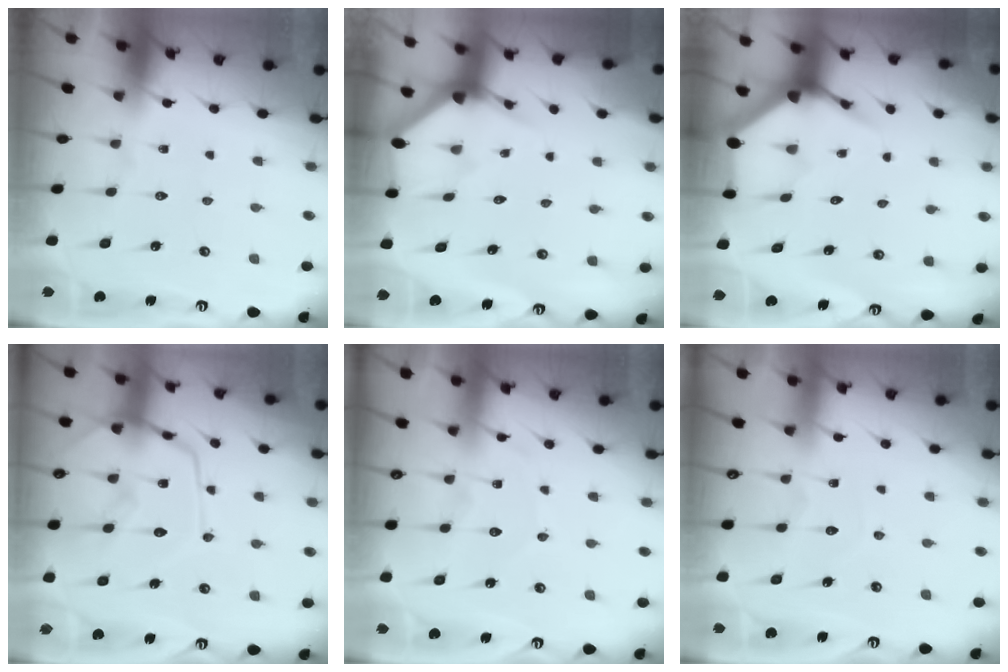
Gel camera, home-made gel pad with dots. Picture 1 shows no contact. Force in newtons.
{"total": 2.5, "press": 2.5, "slide": 0.2}
{"total": 4.0, "press": 3.9, "slide": 0.5}
{"total": 15.1, "press": 15.1, "slide": 1.3}
{"total": 5.3, "press": 5.2, "slide": 0.5}
{"total": 4.3, "press": 4.3, "slide": 0.3}